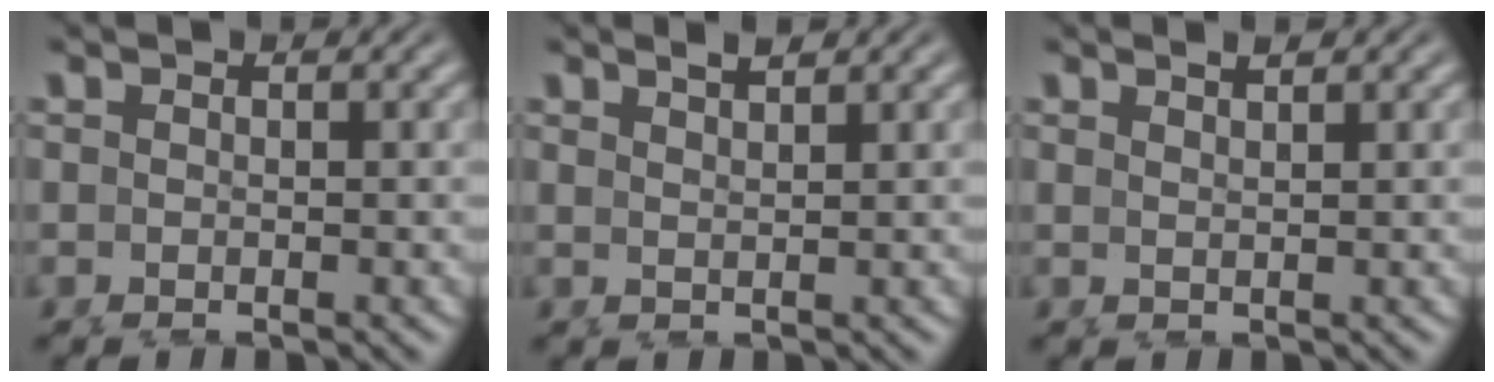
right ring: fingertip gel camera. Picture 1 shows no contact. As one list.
[{"total": 1.9, "force": [1.7, -0.1, 0.9], "torque": [-0.011, -0.003, 0.037]}, {"total": 1.3, "force": [1.2, -0.3, 0.5], "torque": [-0.004, -0.004, 0.027]}]